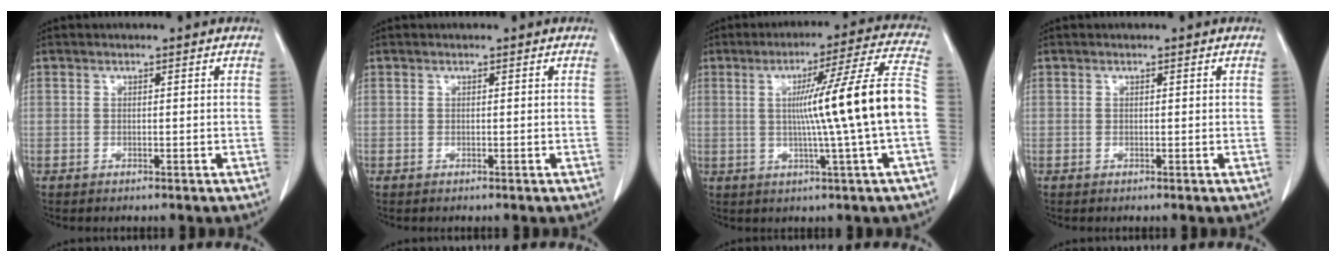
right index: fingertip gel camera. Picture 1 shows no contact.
{"total": 0.0}
{"total": 15.0, "force": [-0.6, -2.2, 14.8], "torque": [-0.217, 0.007, -0.010]}
{"total": 0.0}